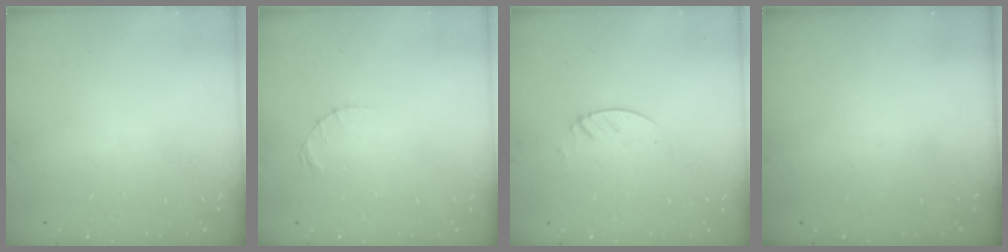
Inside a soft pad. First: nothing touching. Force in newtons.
{"total": 1.4, "press": 1.4, "slide": 0.2}
{"total": 2.3, "press": 2.3, "slide": 0.2}
{"total": 0.0}